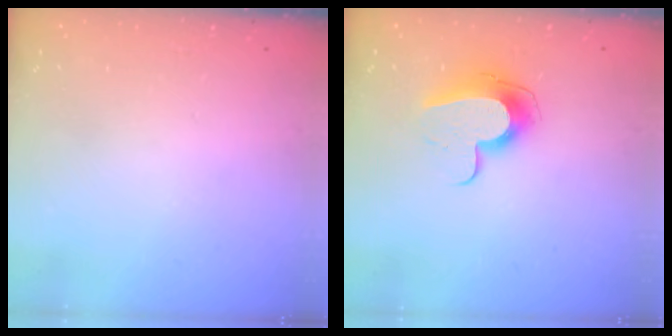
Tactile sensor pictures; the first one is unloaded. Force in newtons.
{"total": 10.7, "press": 10.6, "slide": 0.7}